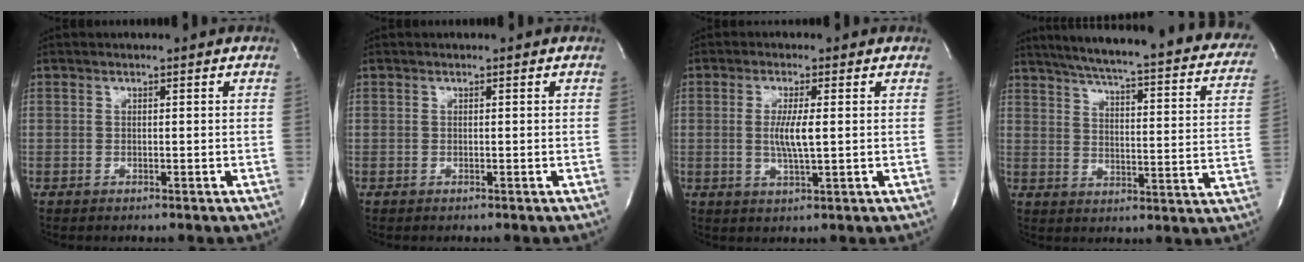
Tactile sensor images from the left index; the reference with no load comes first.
{"total": 0.0}
{"total": 4.6, "force": [0.2, 0.4, 4.6], "torque": [-0.093, -0.006, 0.004]}
{"total": 30.2, "force": [25.0, 4.5, 16.4], "torque": [-0.224, -0.039, 0.295]}